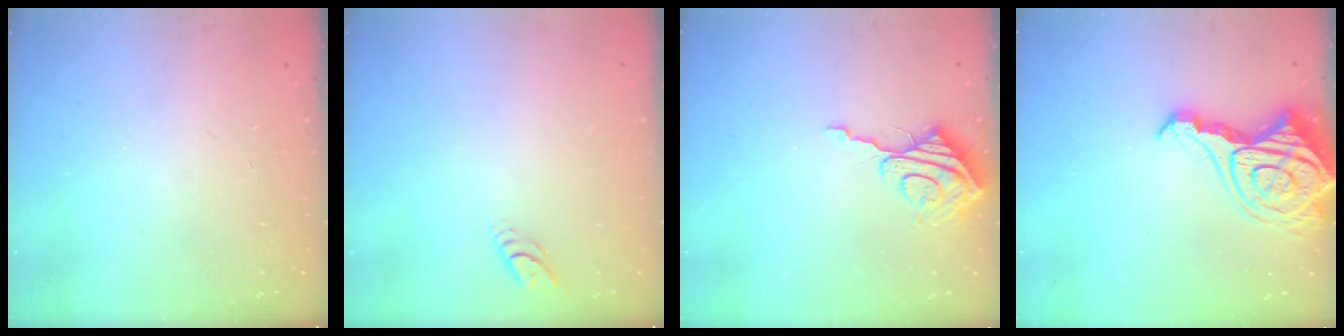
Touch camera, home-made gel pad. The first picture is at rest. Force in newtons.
{"total": 3.7, "press": 3.7, "slide": 0.5}
{"total": 9.0, "press": 9.0, "slide": 0.8}
{"total": 16.4, "press": 16.3, "slide": 1.9}